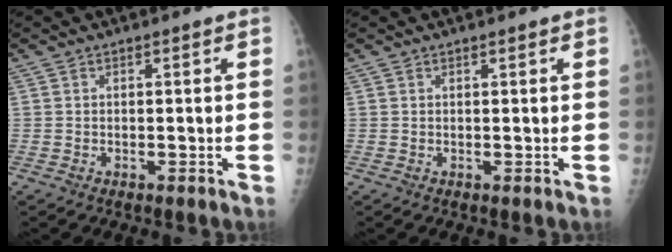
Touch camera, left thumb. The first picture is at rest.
{"total": 0.5, "force": [0.5, 0.1, 0.2], "torque": [-0.006, -0.003, 0.007]}